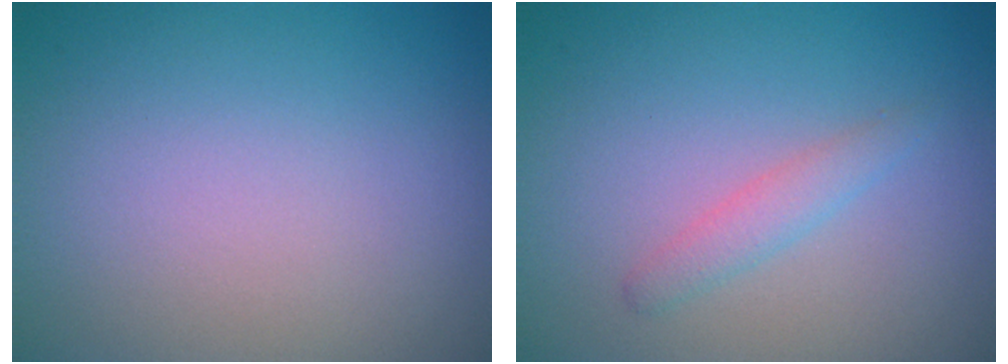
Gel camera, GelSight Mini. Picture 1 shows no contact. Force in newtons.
{"total": 1.4, "press": 1.4, "slide": 0.1}